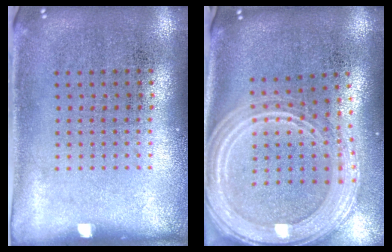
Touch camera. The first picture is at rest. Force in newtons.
{"total": 3.1, "press": 2.5, "slide": 1.9}